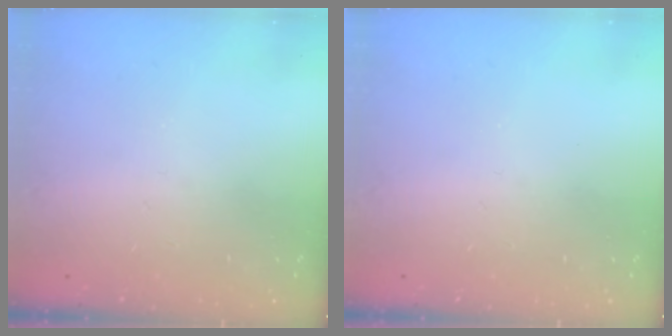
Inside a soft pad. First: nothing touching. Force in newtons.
{"total": 0.0}